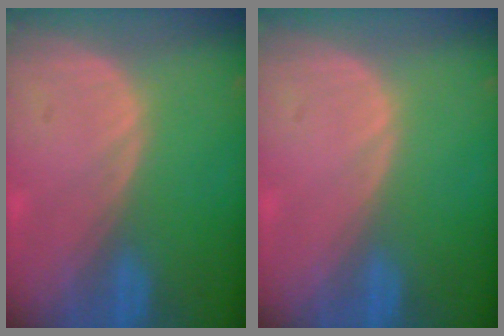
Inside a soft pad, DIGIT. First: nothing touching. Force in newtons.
{"total": 0.0}